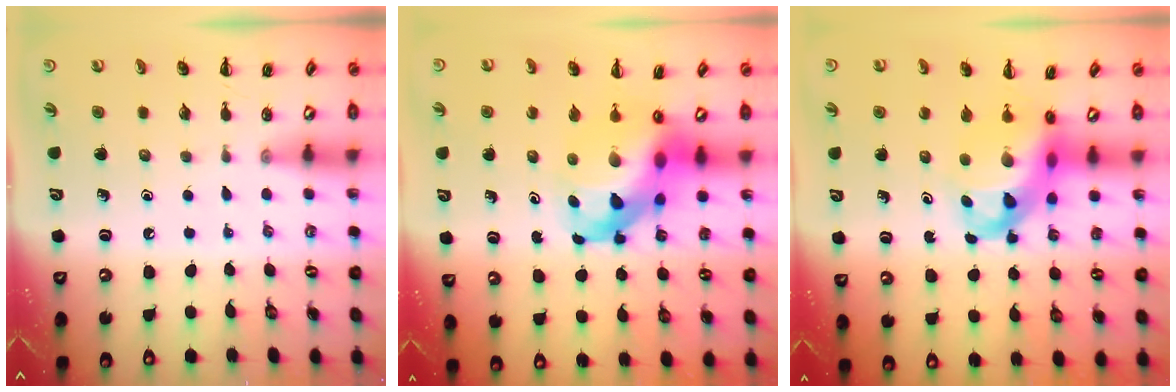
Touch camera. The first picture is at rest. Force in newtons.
{"total": 13.8, "press": 13.3, "slide": 3.6}
{"total": 10.1, "press": 9.8, "slide": 2.5}